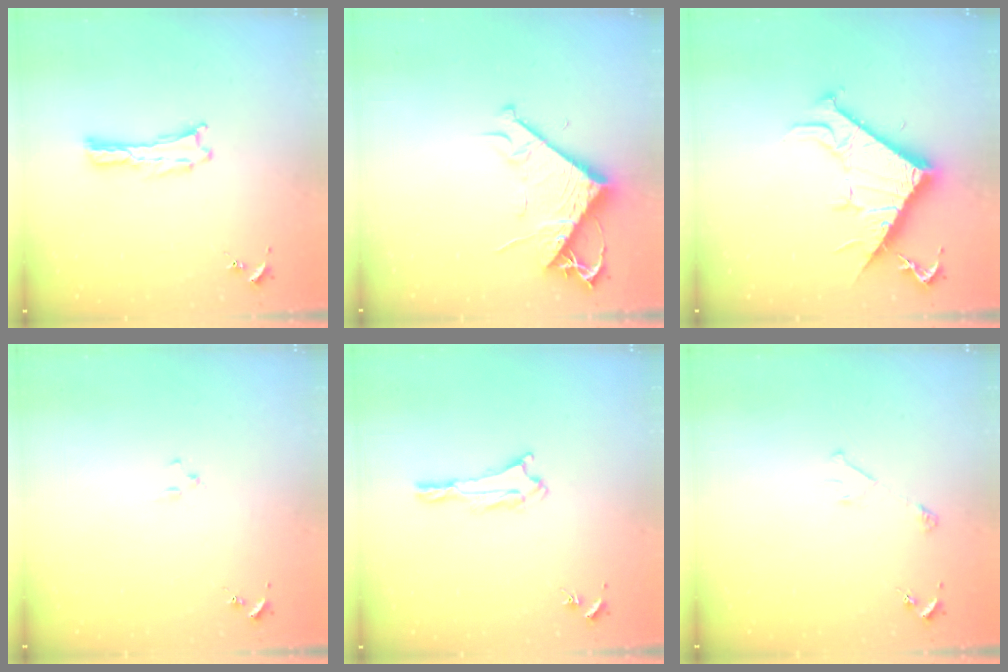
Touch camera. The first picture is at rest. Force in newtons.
{"total": 8.2, "press": 8.1, "slide": 1.1}
{"total": 13.0, "press": 13.0, "slide": 0.2}
{"total": 0.9, "press": 0.9, "slide": 0.2}
{"total": 1.7, "press": 1.7, "slide": 0.2}
{"total": 2.9, "press": 2.9, "slide": 0.3}